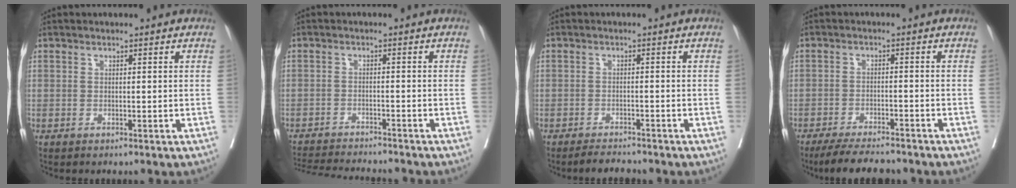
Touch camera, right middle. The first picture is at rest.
{"total": 10.7, "force": [-10.2, 0.6, 3.3], "torque": [-0.048, -0.008, -0.150]}
{"total": 2.6, "force": [-2.5, 0.3, 0.6], "torque": [-0.011, -0.009, -0.041]}
{"total": 8.3, "force": [-7.4, 1.4, 3.4], "torque": [-0.049, -0.012, -0.117]}